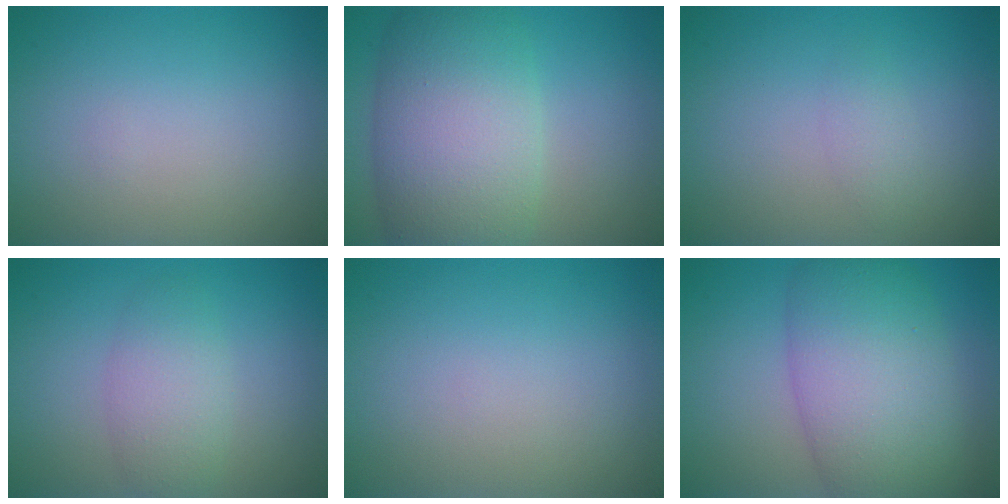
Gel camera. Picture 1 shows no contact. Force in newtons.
{"total": 10.2, "press": 10.2, "slide": 0.0}
{"total": 1.1, "press": 1.1, "slide": 0.1}
{"total": 3.1, "press": 3.1, "slide": 0.1}
{"total": 0.0}
{"total": 9.4, "press": 9.3, "slide": 0.4}